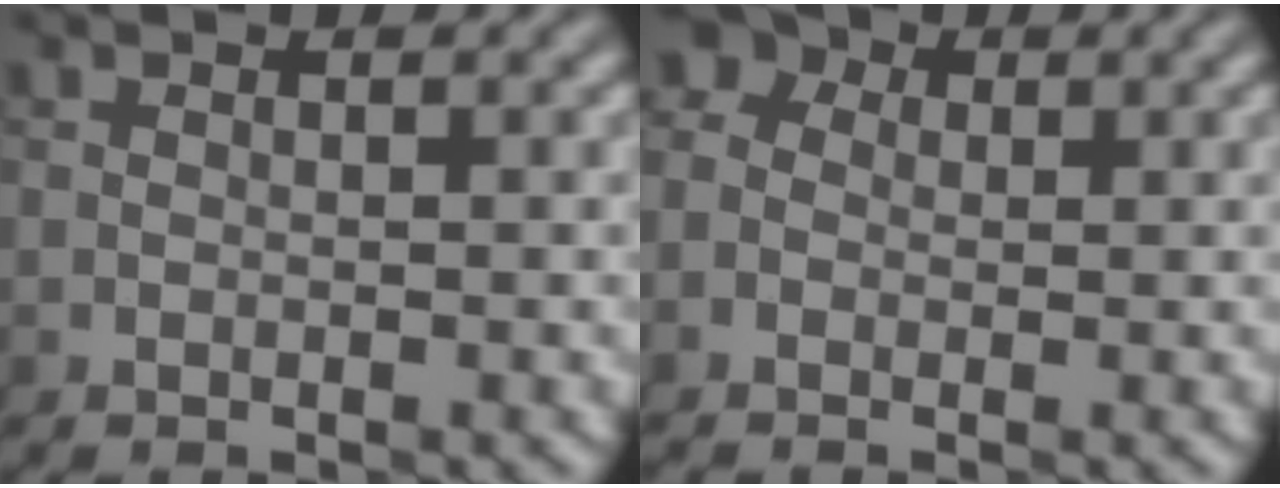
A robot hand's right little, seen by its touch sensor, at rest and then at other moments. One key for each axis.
{"total": 4.0, "fx": -0.3, "fy": 3.5, "fz": 2.0, "tx": -0.039, "ty": 0.022, "tz": -0.026}